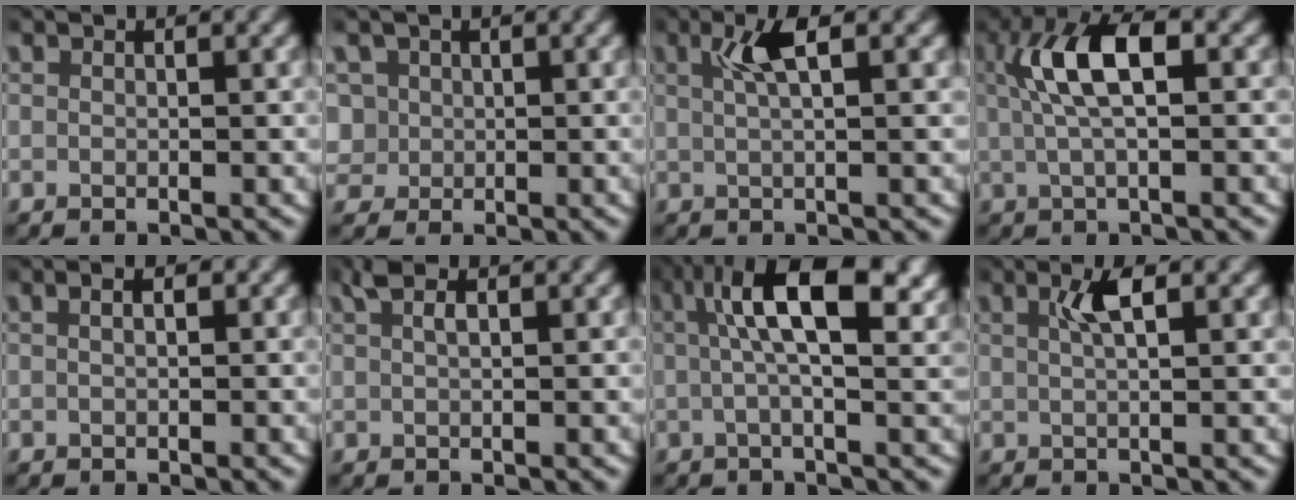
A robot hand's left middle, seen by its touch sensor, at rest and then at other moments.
{"total": 5.8, "force": [0.4, 5.5, 2.1], "torque": [-0.069, -0.018, 0.011]}
{"total": 3.2, "force": [1.3, 0.5, 2.9], "torque": [-0.055, 0.008, 0.020]}
{"total": 6.0, "force": [0.9, 2.2, 5.5], "torque": [-0.114, 0.014, 0.010]}
{"total": 1.2, "force": [0.0, 0.6, 1.1], "torque": [-0.011, 0.006, -0.005]}
{"total": 1.5, "force": [0.6, 0.4, 1.3], "torque": [-0.022, 0.008, 0.010]}
{"total": 7.9, "force": [2.0, 3.1, 6.9], "torque": [-0.124, 0.016, 0.021]}
{"total": 2.3, "force": [0.9, 0.4, 2.1], "torque": [-0.043, 0.006, 0.014]}